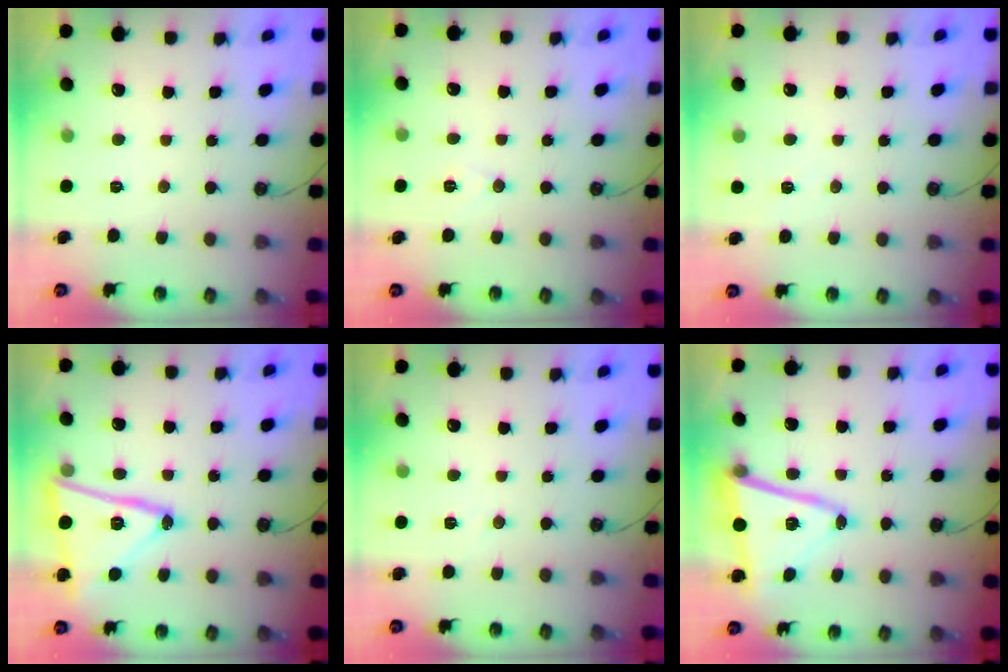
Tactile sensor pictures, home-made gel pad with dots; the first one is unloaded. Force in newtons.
{"total": 6.1, "press": 4.1, "slide": 4.6}
{"total": 3.7, "press": 3.3, "slide": 1.7}
{"total": 18.5, "press": 18.4, "slide": 1.1}
{"total": 2.6, "press": 2.5, "slide": 0.8}
{"total": 13.1, "press": 13.0, "slide": 1.5}